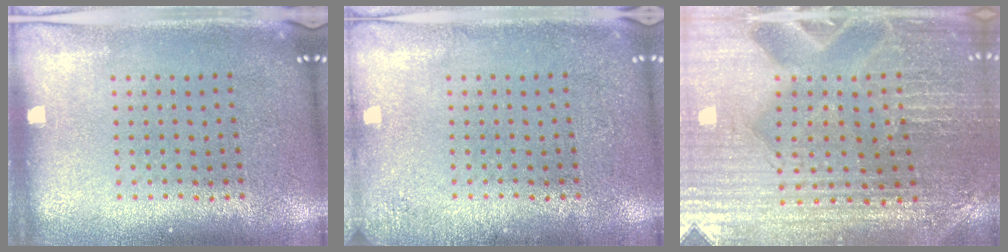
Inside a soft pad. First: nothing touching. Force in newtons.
{"total": 1.3, "press": 1.3, "slide": 0.2}
{"total": 3.5, "press": 3.5, "slide": 0.3}